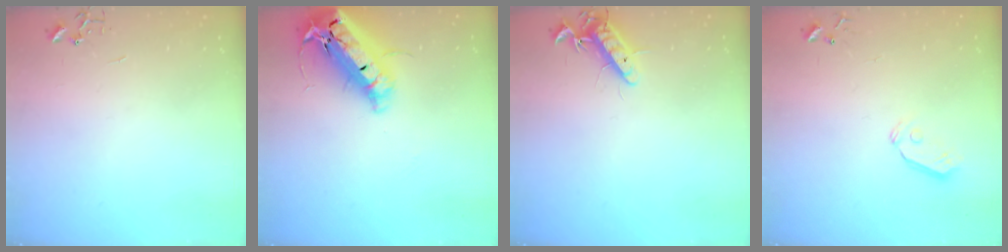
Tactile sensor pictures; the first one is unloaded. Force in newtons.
{"total": 25.0, "press": 24.5, "slide": 4.9}
{"total": 11.3, "press": 11.2, "slide": 1.5}
{"total": 5.8, "press": 5.8, "slide": 0.5}